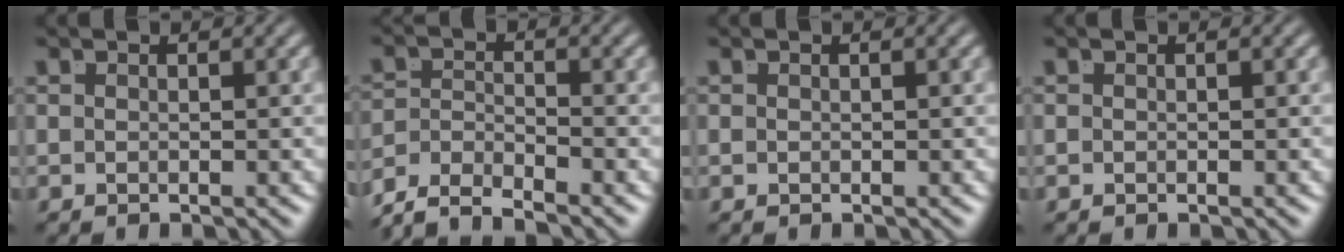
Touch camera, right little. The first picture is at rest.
{"total": 6.4, "force": [-4.5, 3.7, 2.7], "torque": [-0.054, -0.023, -0.075]}
{"total": 0.0}
{"total": 0.0}